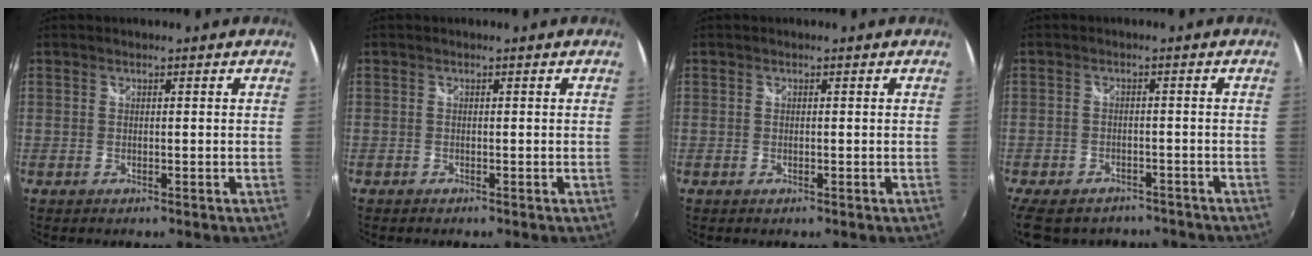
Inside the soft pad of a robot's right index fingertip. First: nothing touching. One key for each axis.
{"total": 0.6, "fx": -0.6, "fy": 0.2, "fz": -0.1, "tx": 0.000, "ty": -0.006, "tz": -0.013}
{"total": 0.0}
{"total": 13.3, "fx": -10.3, "fy": 6.5, "fz": 5.3, "tx": -0.135, "ty": -0.024, "tz": -0.152}